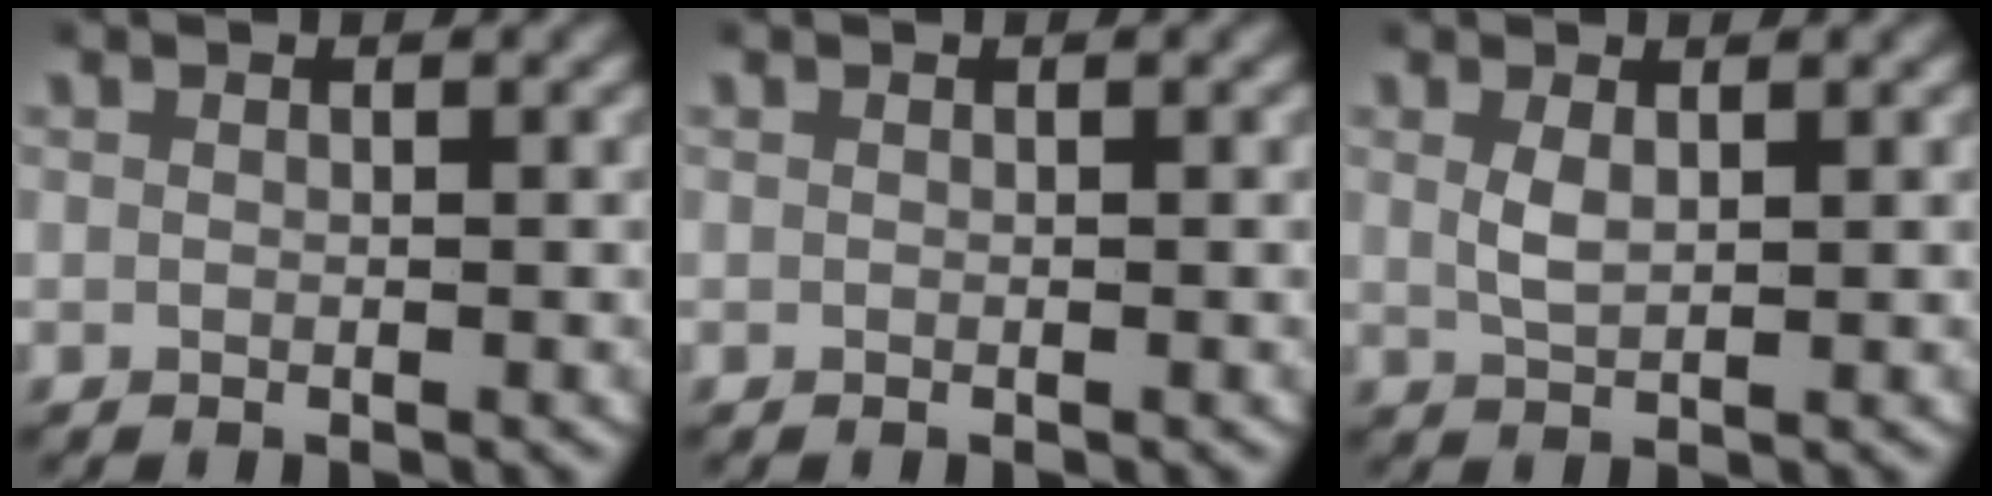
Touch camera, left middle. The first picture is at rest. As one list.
[{"total": 0.0}, {"total": 1.6, "force": [0.7, 0.6, 1.4], "torque": [-0.031, -0.005, 0.019]}]